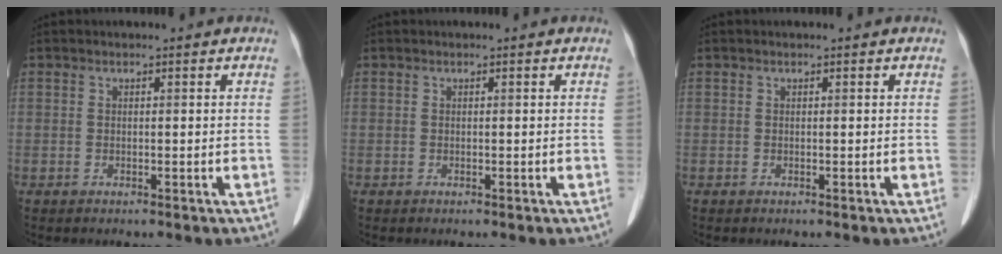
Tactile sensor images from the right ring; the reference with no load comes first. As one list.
[{"total": 0.0}, {"total": 0.0}]